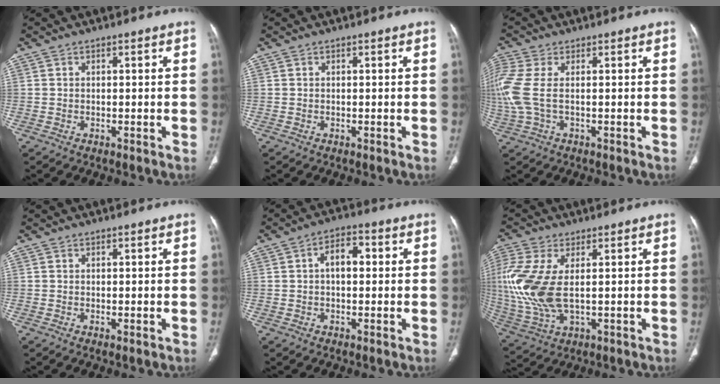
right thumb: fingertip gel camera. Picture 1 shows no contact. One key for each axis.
{"total": 0.0}
{"total": 7.4, "fx": 0.2, "fy": 3.2, "fz": 6.6, "tx": -0.210, "ty": 0.013, "tz": 0.010}
{"total": 0.0}
{"total": 5.5, "fx": 0.6, "fy": 3.2, "fz": 4.4, "tx": -0.062, "ty": 0.017, "tz": 0.003}
{"total": 14.0, "fx": 1.3, "fy": 6.8, "fz": 12.2, "tx": -0.307, "ty": -0.008, "tz": 0.036}